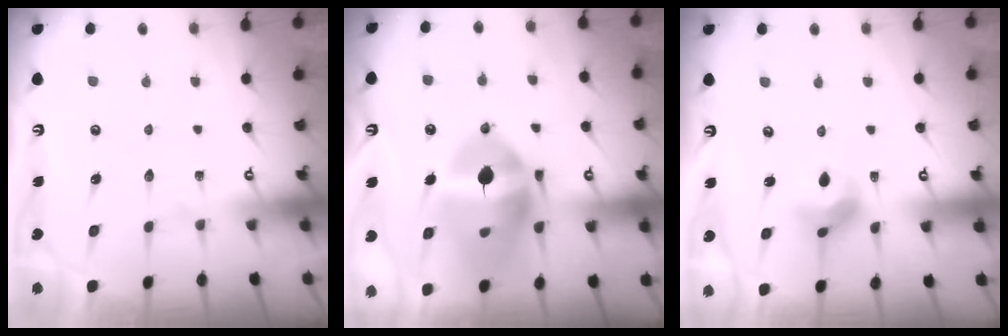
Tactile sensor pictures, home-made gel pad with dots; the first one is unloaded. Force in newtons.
{"total": 21.0, "press": 20.8, "slide": 2.4}
{"total": 6.9, "press": 6.9, "slide": 0.8}